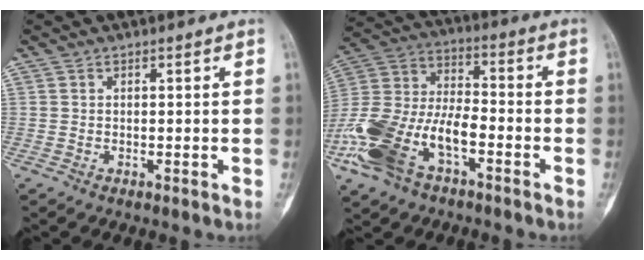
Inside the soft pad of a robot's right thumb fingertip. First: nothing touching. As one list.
[{"total": 19.1, "force": [-8.3, 9.8, 14.1], "torque": [-0.298, 0.045, -0.158]}]